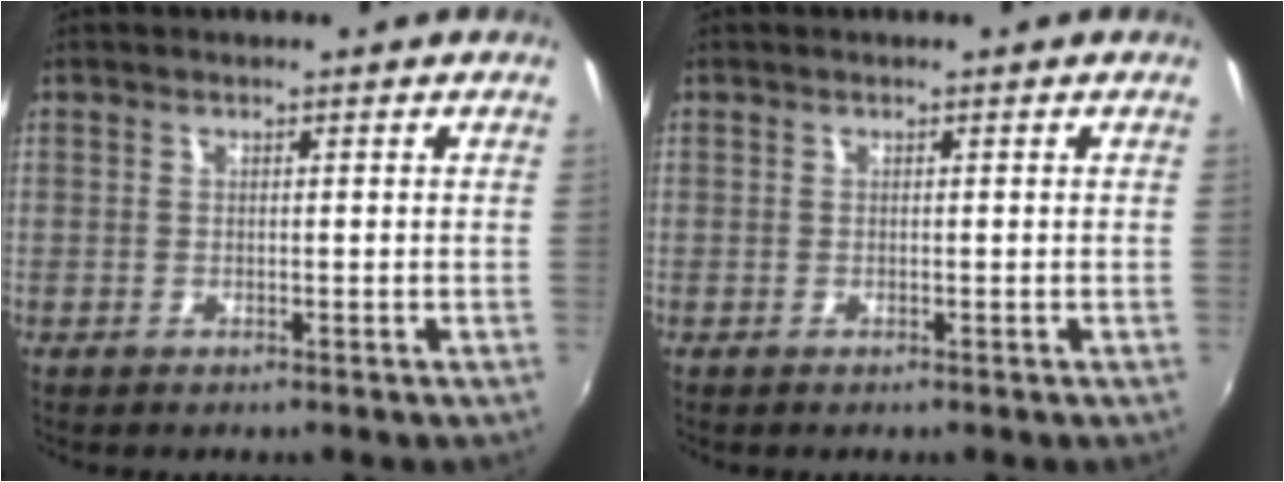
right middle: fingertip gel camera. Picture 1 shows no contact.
{"total": 0.0}